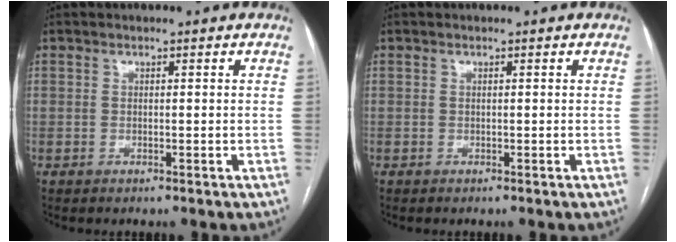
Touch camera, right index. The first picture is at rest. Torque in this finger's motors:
{"motor_torque": [-0.03, -0.03, -0.04, -0.01]}